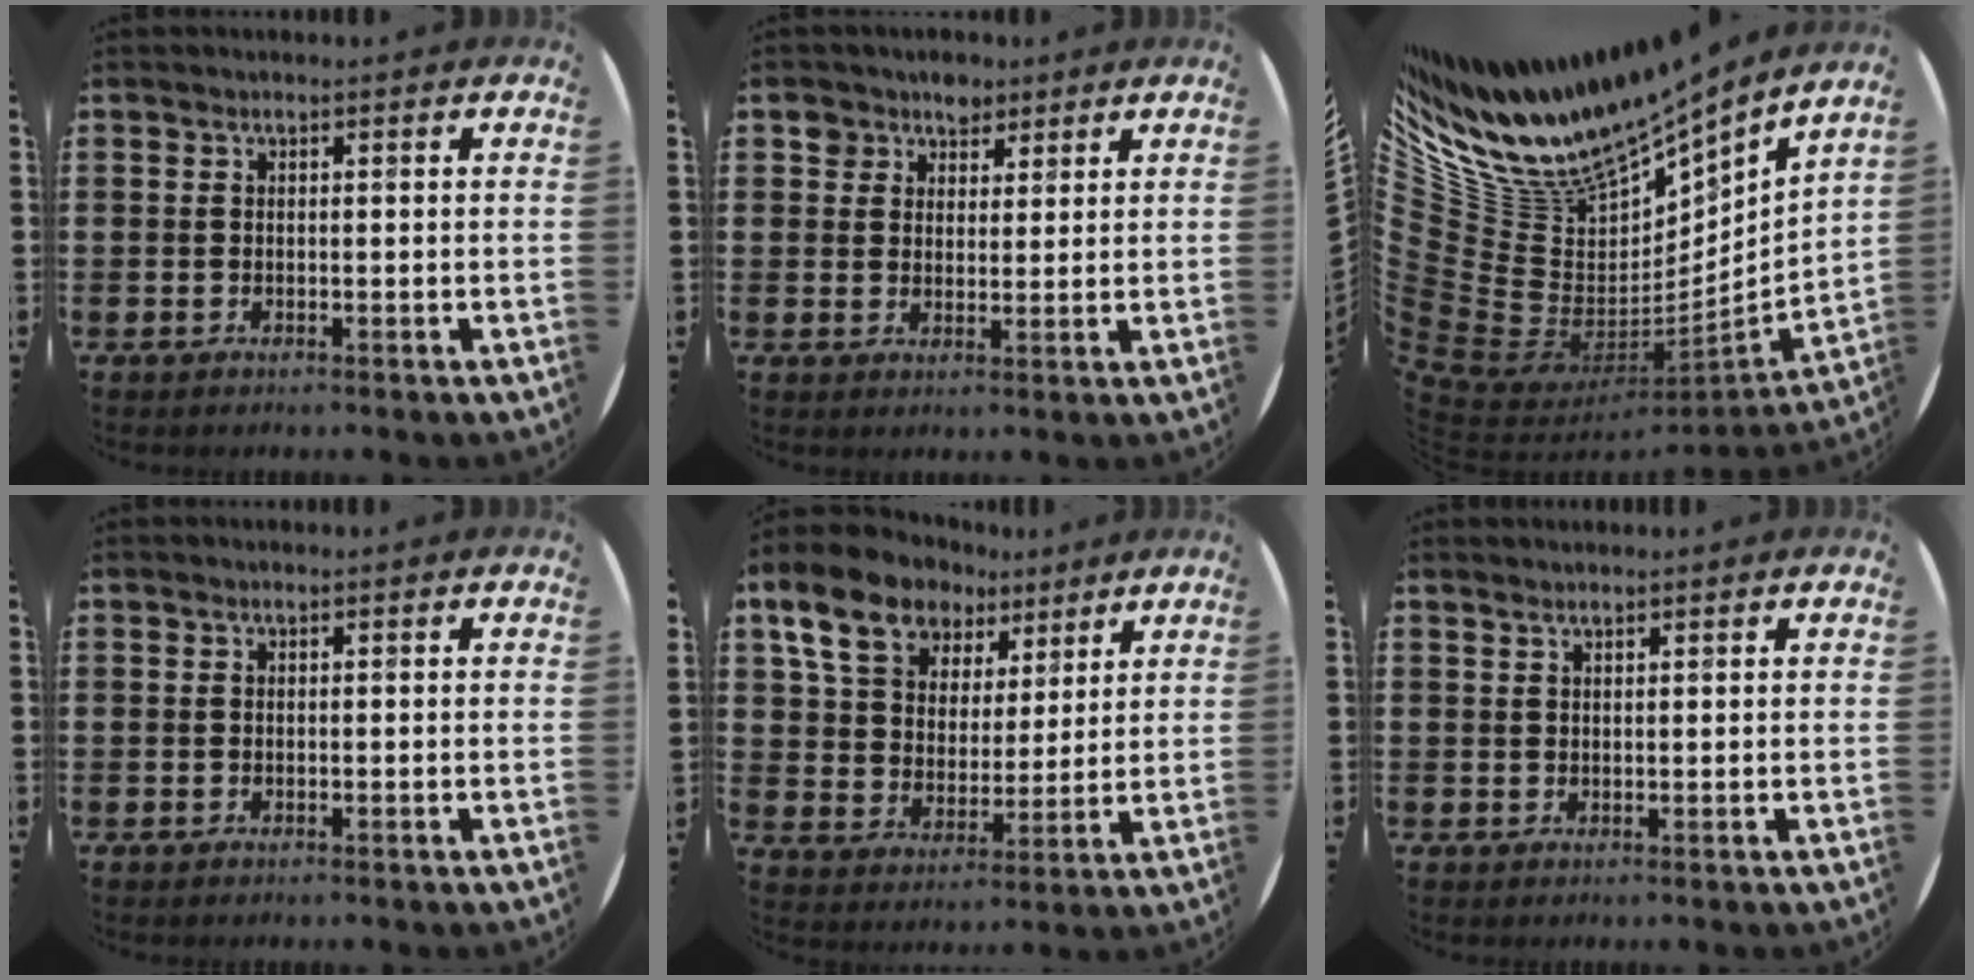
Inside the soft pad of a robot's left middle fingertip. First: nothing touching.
{"total": 4.0, "force": [2.9, 2.8, 0.3], "torque": [0.004, 0.002, 0.051]}
{"total": 13.7, "force": [11.6, 6.1, 4.2], "torque": [-0.157, -0.110, 0.205]}
{"total": 0.0}
{"total": 11.6, "force": [8.4, 6.9, 4.2], "torque": [-0.109, -0.016, 0.158]}
{"total": 1.0, "force": [1.0, 0.0, 0.0], "torque": [0.000, 0.000, 0.019]}